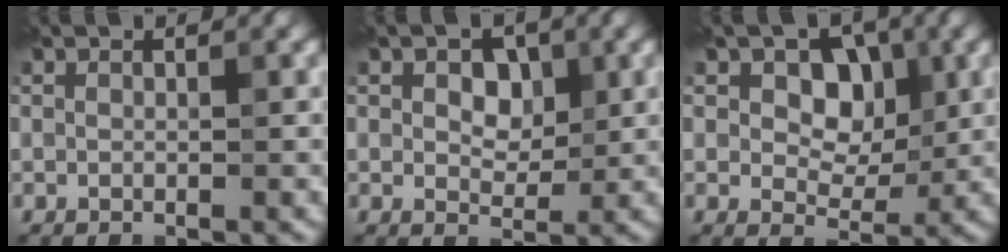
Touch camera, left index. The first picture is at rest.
{"total": 2.8, "force": [0.7, 1.9, 1.9], "torque": [-0.031, -0.004, 0.009]}
{"total": 4.2, "force": [1.0, 3.1, 2.8], "torque": [-0.040, -0.006, 0.005]}